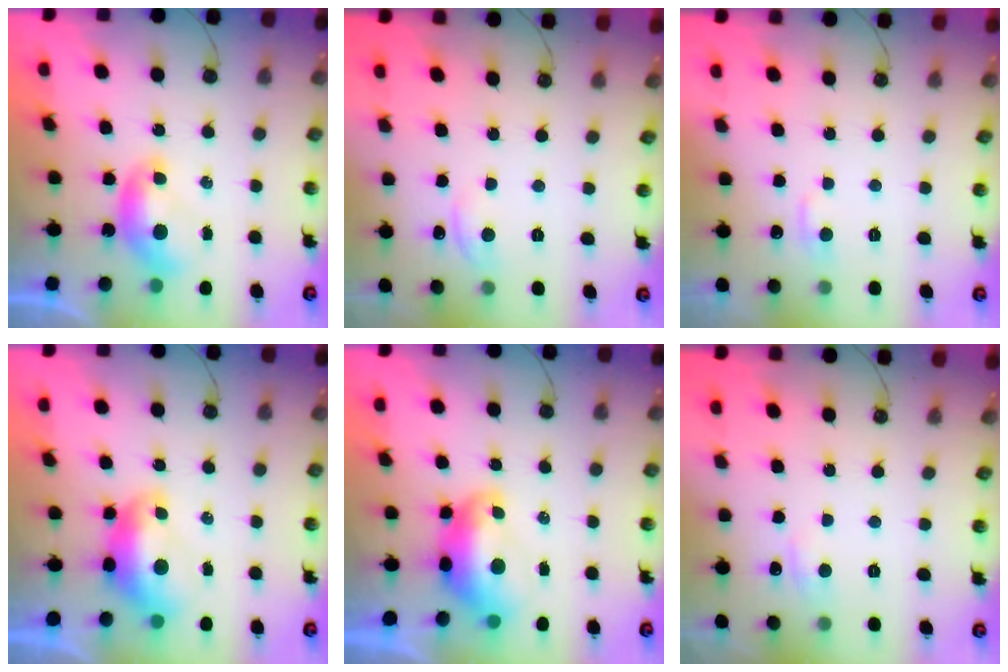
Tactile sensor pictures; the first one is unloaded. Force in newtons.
{"total": 1.8, "press": 1.7, "slide": 0.7}
{"total": 1.9, "press": 1.8, "slide": 0.6}
{"total": 2.2, "press": 2.1, "slide": 0.8}
{"total": 3.1, "press": 3.0, "slide": 0.8}
{"total": 0.9, "press": 0.7, "slide": 0.5}